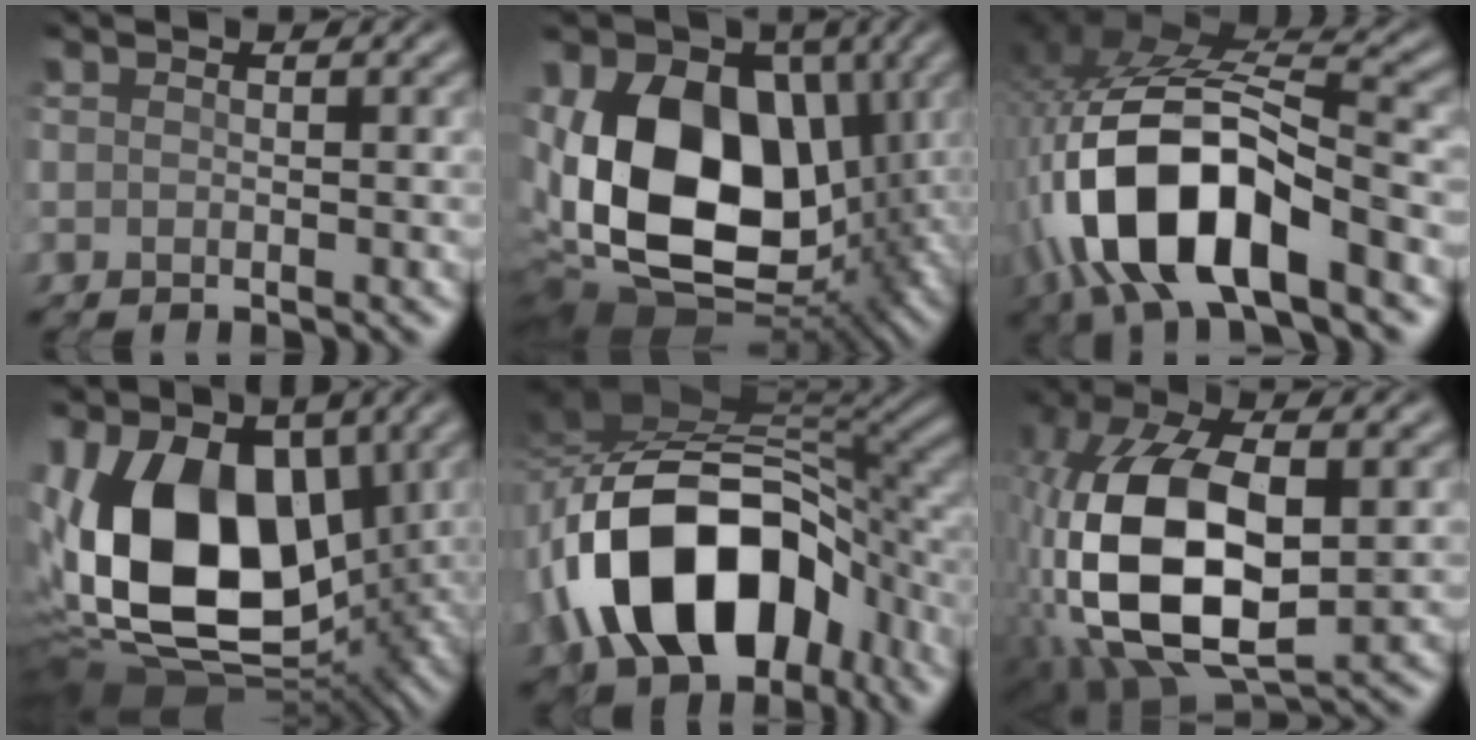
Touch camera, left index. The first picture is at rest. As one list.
[{"total": 18.4, "force": [0.0, 12.2, 13.7], "torque": [-0.263, -0.012, 0.011]}, {"total": 12.7, "force": [-4.8, 5.3, 10.5], "torque": [-0.228, 0.005, -0.090]}, {"total": 16.4, "force": [0.6, 10.1, 12.9], "torque": [-0.243, -0.018, 0.006]}, {"total": 16.0, "force": [-5.3, 9.7, 11.6], "torque": [-0.203, 0.004, -0.092]}, {"total": 13.8, "force": [-1.1, 7.1, 11.7], "torque": [-0.272, -0.001, -0.019]}]